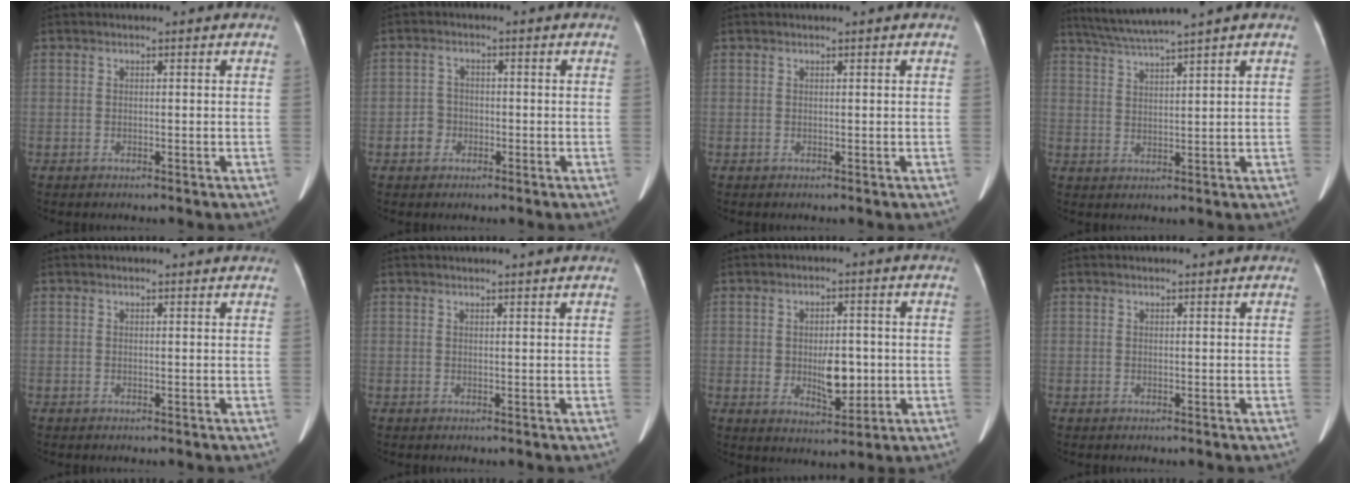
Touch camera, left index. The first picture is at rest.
{"total": 2.7, "force": [-1.2, 2.3, 0.7], "torque": [-0.014, 0.006, -0.024]}
{"total": 0.0}
{"total": 6.7, "force": [5.7, -1.7, 3.1], "torque": [-0.062, 0.009, 0.106]}
{"total": 2.3, "force": [2.2, 0.5, 0.3], "torque": [-0.012, 0.012, 0.016]}
{"total": 4.3, "force": [4.1, -0.3, 1.4], "torque": [-0.016, 0.019, 0.044]}
{"total": 6.2, "force": [-0.4, 3.3, 5.2], "torque": [-0.084, -0.001, 0.001]}
{"total": 1.7, "force": [1.6, 0.2, 0.3], "torque": [-0.009, 0.012, 0.020]}